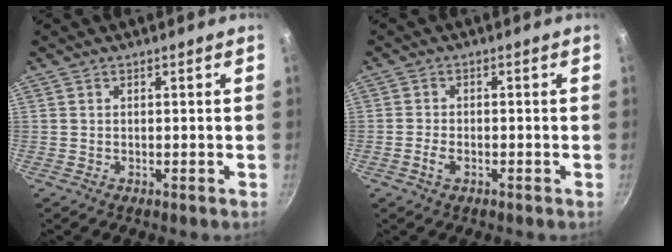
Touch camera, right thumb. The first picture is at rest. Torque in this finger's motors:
{"motor_torque": [-0.38, 0.34, -0.18, 0.11, -0.03]}